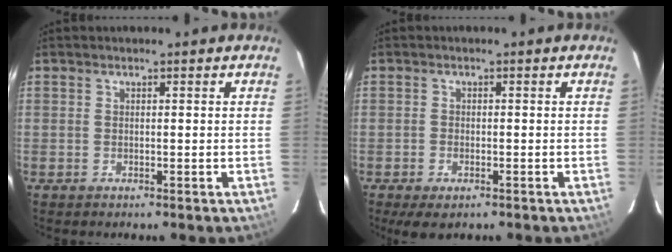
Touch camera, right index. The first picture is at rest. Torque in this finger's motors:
{"motor_torque": [0.41, -0.14, 0.07, 0.01]}